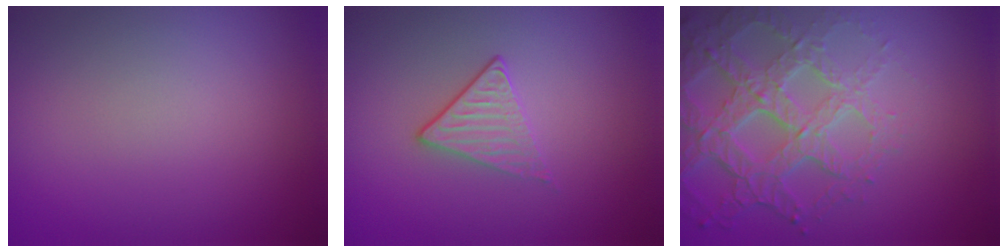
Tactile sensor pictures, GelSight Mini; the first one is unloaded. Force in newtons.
{"total": 1.7, "press": 1.4, "slide": 1.0}
{"total": 6.8, "press": 5.0, "slide": 4.7}